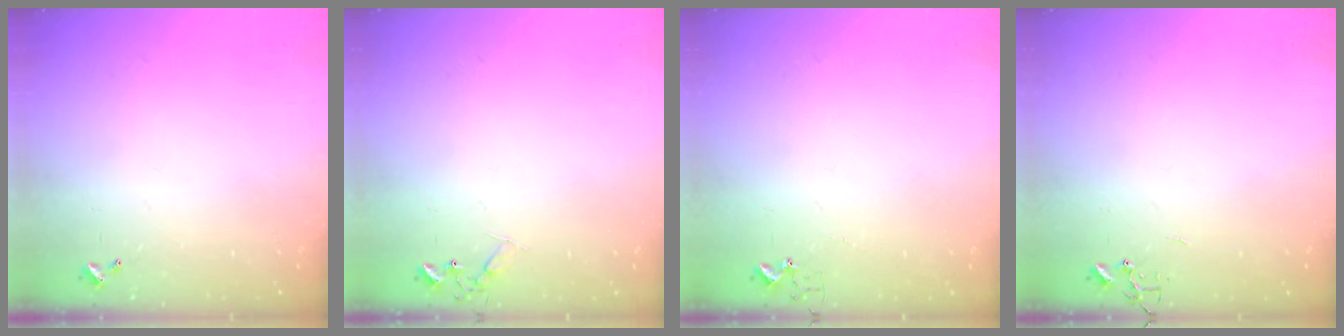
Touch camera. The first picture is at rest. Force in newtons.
{"total": 7.0, "press": 7.0, "slide": 0.8}
{"total": 3.7, "press": 3.6, "slide": 0.5}
{"total": 0.0}